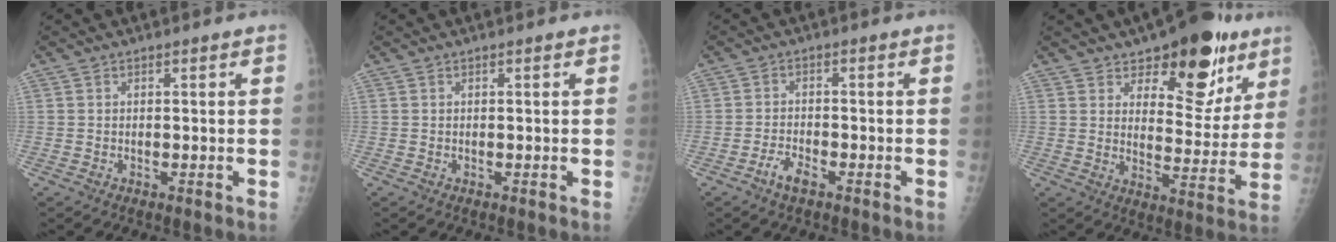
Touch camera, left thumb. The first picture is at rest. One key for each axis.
{"total": 0.0}
{"total": 3.4, "fx": -2.2, "fy": 1.3, "fz": 2.2, "tx": -0.046, "ty": 0.014, "tz": -0.042}
{"total": 16.3, "fx": 9.8, "fy": 8.2, "fz": 10.1, "tx": -0.072, "ty": -0.056, "tz": 0.144}